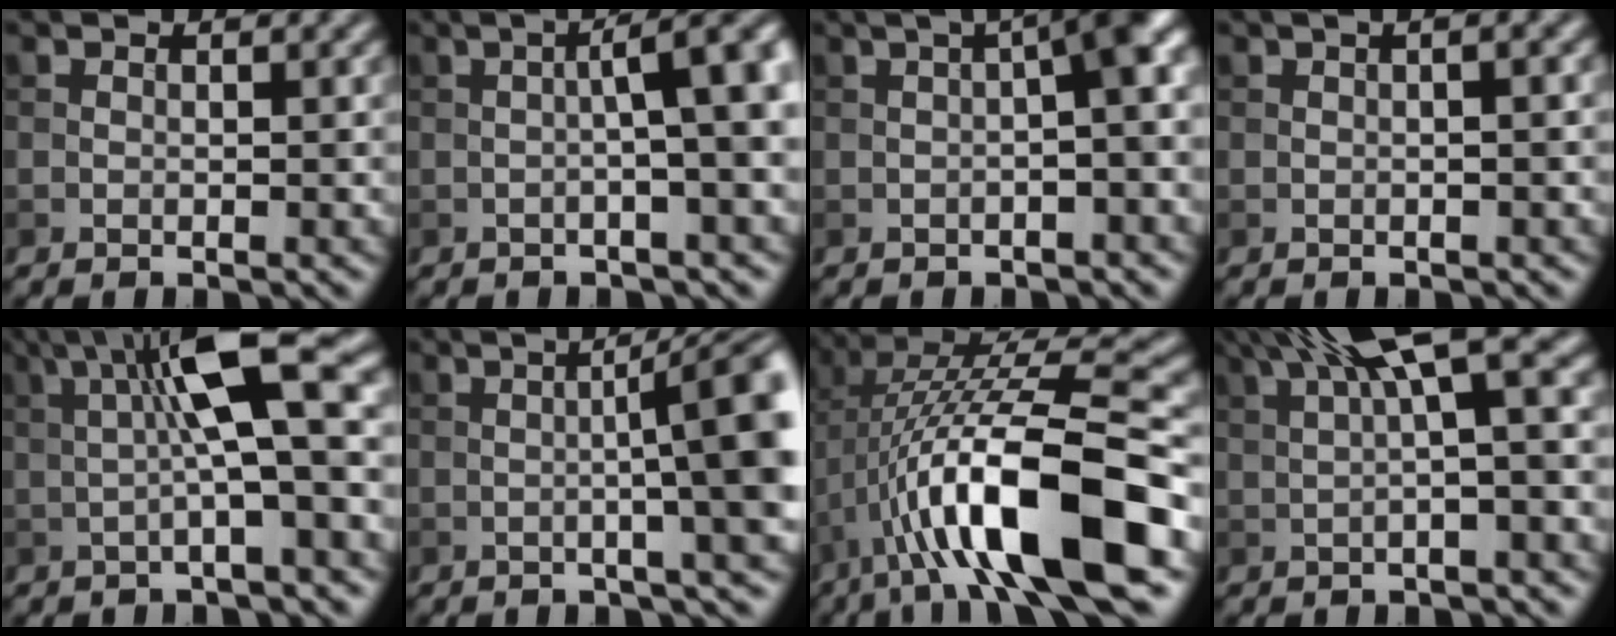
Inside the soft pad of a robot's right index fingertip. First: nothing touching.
{"total": 6.2, "force": [0.3, 1.2, 6.1], "torque": [-0.077, 0.012, 0.001]}
{"total": 6.4, "force": [0.7, 1.6, 6.1], "torque": [-0.070, 0.020, 0.009]}
{"total": 3.2, "force": [1.0, 1.3, 2.8], "torque": [-0.020, 0.009, -0.004]}
{"total": 9.1, "force": [2.1, 1.7, 8.7], "torque": [-0.133, 0.016, 0.029]}
{"total": 9.0, "force": [0.2, 1.6, 8.9], "torque": [-0.100, 0.015, 0.002]}
{"total": 13.2, "force": [-3.9, 3.2, 12.2], "torque": [-0.213, 0.016, -0.064]}
{"total": 8.3, "force": [3.2, 1.9, 7.4], "torque": [-0.105, 0.028, 0.048]}